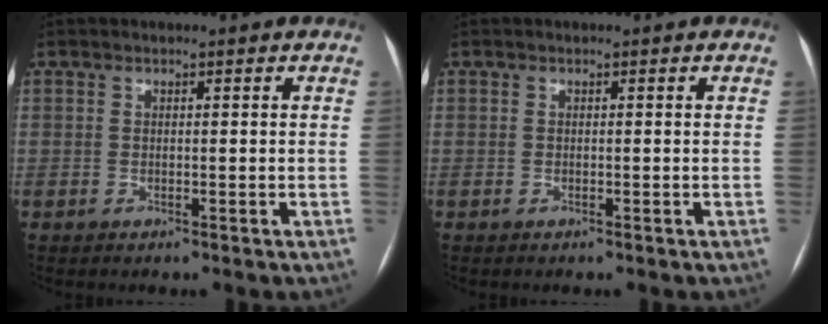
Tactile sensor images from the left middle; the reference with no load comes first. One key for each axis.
{"total": 0.0}